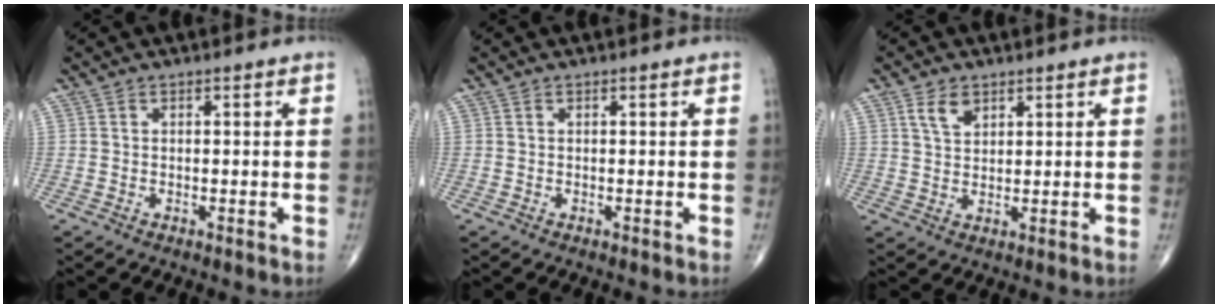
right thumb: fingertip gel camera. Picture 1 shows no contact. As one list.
[{"total": 0.0}, {"total": 4.1, "force": [2.3, 2.5, 2.4], "torque": [-0.035, -0.011, 0.046]}]